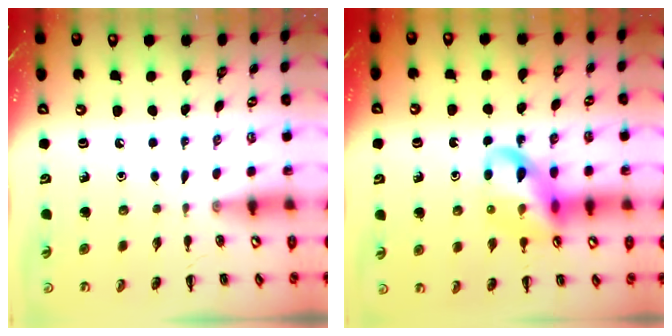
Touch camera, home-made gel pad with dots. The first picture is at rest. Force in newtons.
{"total": 14.4, "press": 14.2, "slide": 2.5}